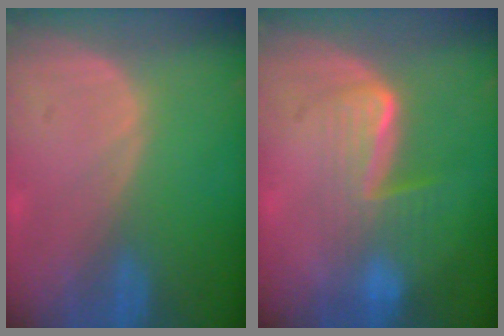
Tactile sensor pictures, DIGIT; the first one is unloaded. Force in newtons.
{"total": 6.6, "press": 5.9, "slide": 3.0}